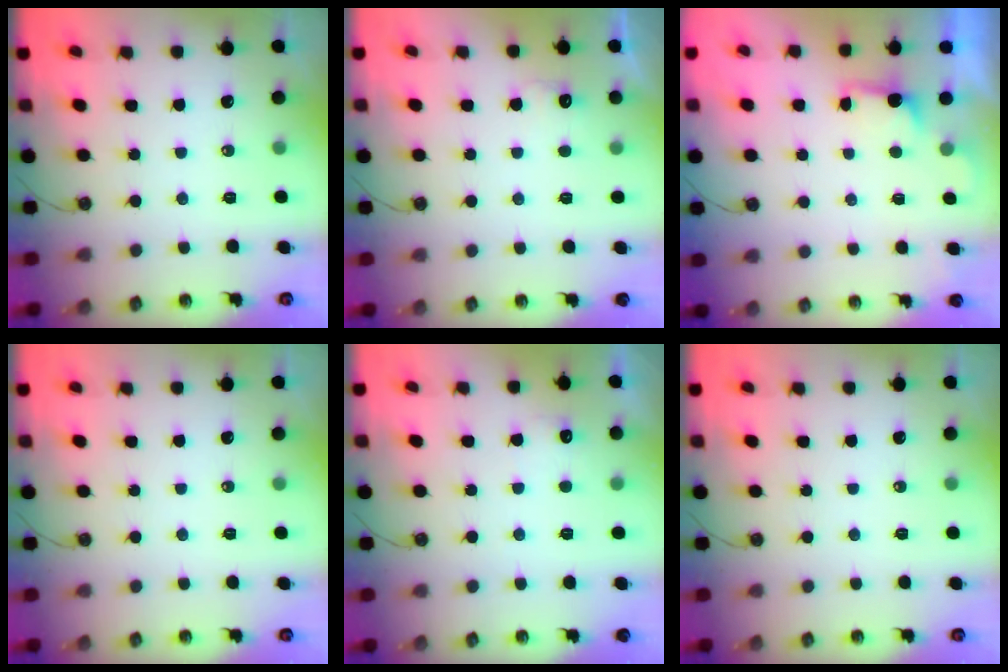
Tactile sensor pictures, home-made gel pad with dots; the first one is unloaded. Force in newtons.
{"total": 4.2, "press": 4.0, "slide": 1.1}
{"total": 1.1, "press": 0.7, "slide": 0.8}
{"total": 0.0}
{"total": 5.5, "press": 5.4, "slide": 0.7}
{"total": 0.0}